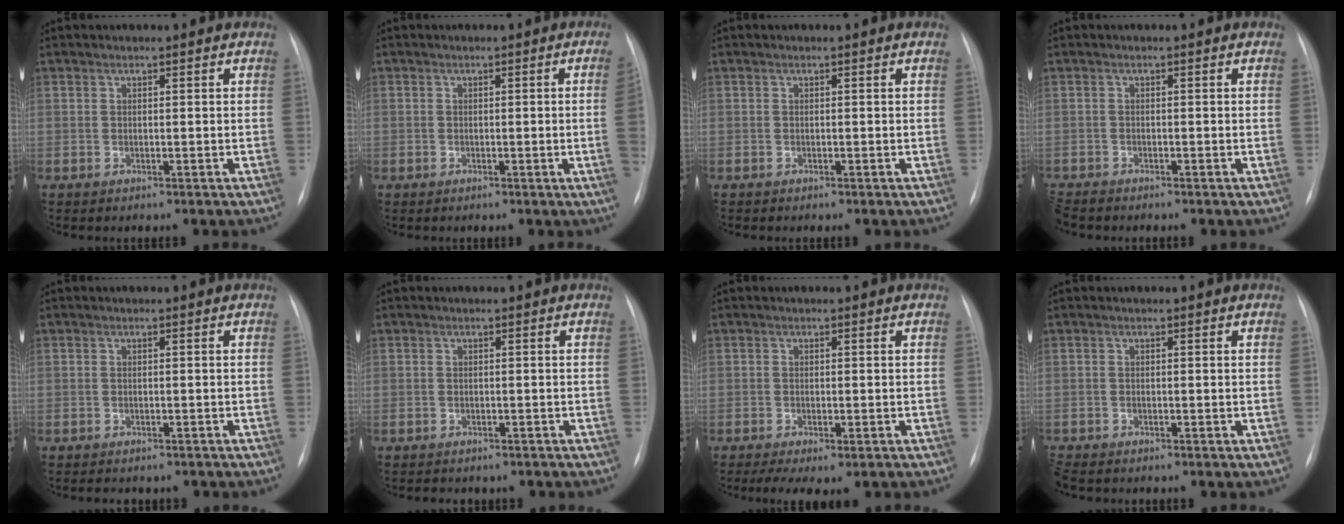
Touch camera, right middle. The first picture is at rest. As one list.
[{"total": 2.8, "force": [-0.3, -0.8, 2.7], "torque": [-0.033, -0.002, -0.003]}, {"total": 0.0}, {"total": 2.2, "force": [-2.2, 0.4, 0.4], "torque": [-0.006, -0.010, -0.039]}, {"total": 4.7, "force": [-3.9, 1.8, 1.7], "torque": [-0.019, 0.004, -0.041]}, {"total": 4.2, "force": [-3.5, 1.8, 1.4], "torque": [-0.017, 0.004, -0.035]}, {"total": 6.3, "force": [-4.3, 2.2, 4.1], "torque": [-0.057, -0.013, -0.062]}, {"total": 1.8, "force": [-1.7, 0.4, 0.5], "torque": [-0.011, -0.006, -0.028]}]